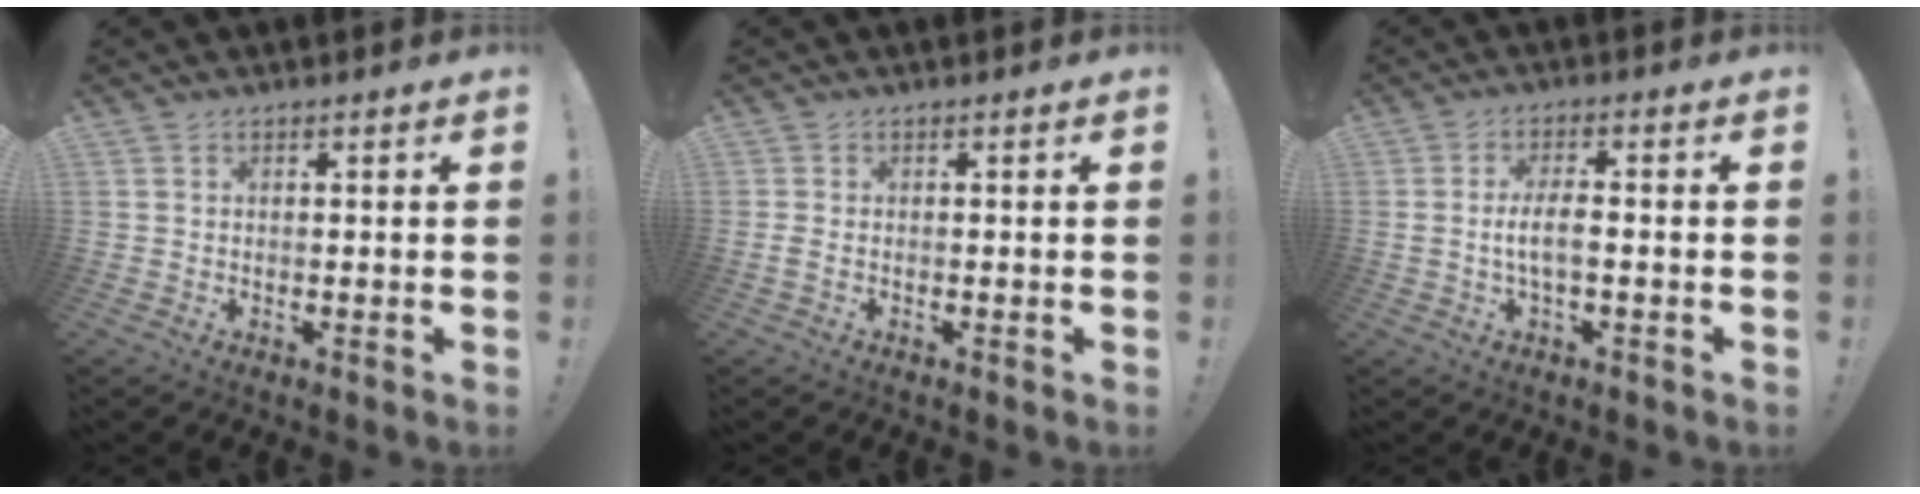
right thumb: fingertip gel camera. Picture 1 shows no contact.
{"total": 1.5, "force": [-0.4, 0.5, 1.3], "torque": [-0.021, 0.000, -0.007]}
{"total": 6.0, "force": [-1.2, 1.7, 5.6], "torque": [-0.114, 0.004, -0.022]}